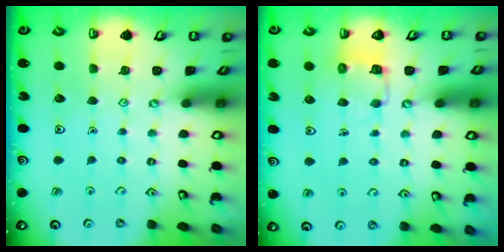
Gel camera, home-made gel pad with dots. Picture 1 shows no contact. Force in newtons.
{"total": 4.6, "press": 4.5, "slide": 0.4}